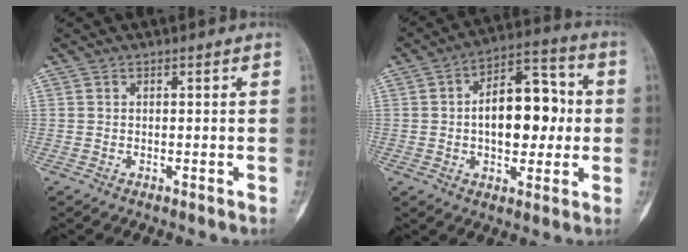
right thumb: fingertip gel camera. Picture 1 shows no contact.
{"total": 15.3, "force": [0.1, 9.0, 12.4], "torque": [-0.143, 0.032, -0.004]}